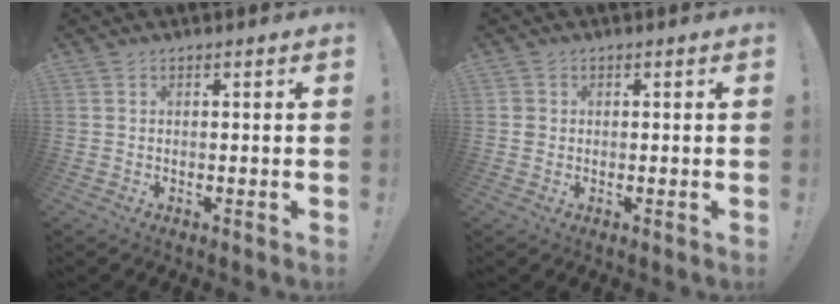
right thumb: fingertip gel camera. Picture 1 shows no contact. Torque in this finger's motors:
{"motor_torque": [-0.19, 0.39, 0.21, -0.02, -0.04]}